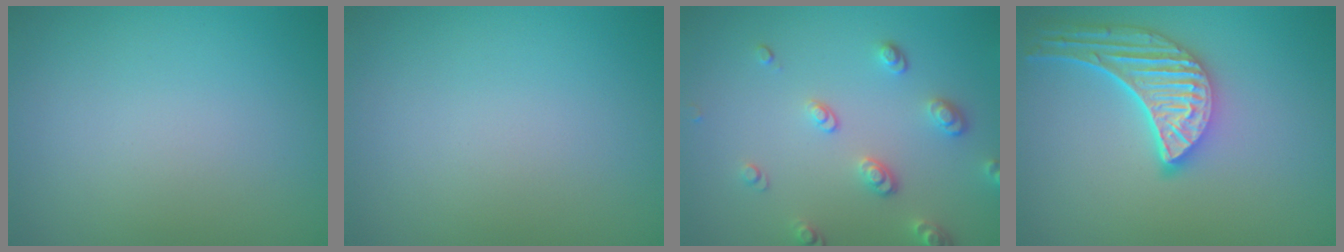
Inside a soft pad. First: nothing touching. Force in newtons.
{"total": 0.0}
{"total": 2.9, "press": 2.6, "slide": 1.3}
{"total": 5.7, "press": 4.5, "slide": 3.5}